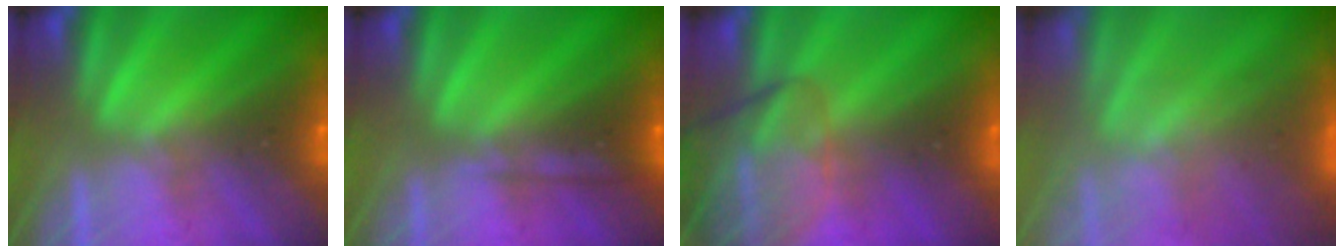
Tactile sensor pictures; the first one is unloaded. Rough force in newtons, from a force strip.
{"total": 2.2}
{"total": 8.9}
{"total": 2.8}